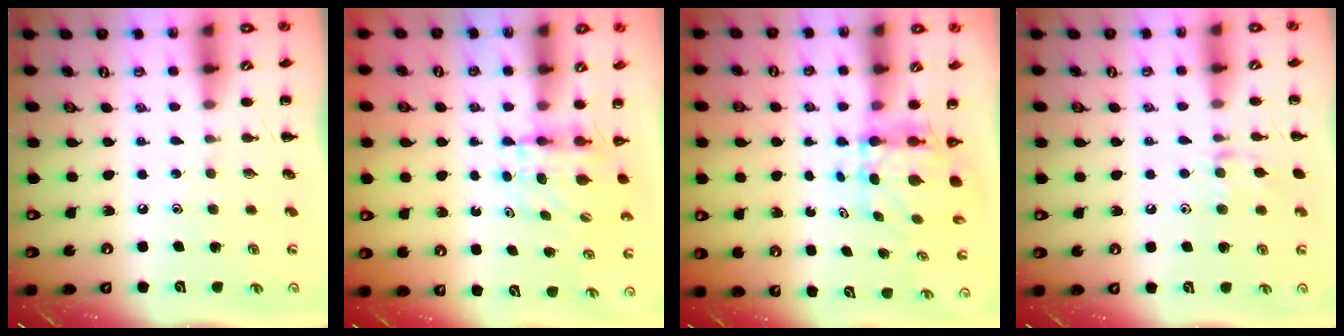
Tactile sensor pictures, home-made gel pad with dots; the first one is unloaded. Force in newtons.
{"total": 4.6, "press": 4.6, "slide": 0.1}
{"total": 5.3, "press": 5.1, "slide": 1.5}
{"total": 7.8, "press": 7.7, "slide": 1.2}